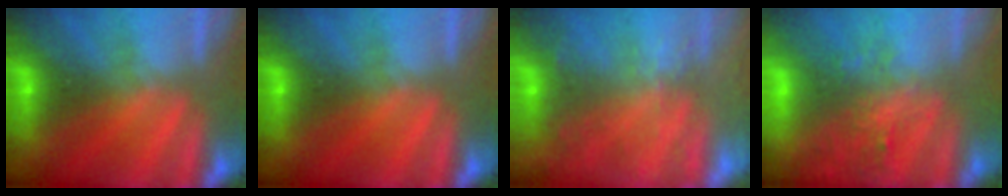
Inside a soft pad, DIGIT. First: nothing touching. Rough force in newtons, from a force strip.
{"total": 0.0}
{"total": 9.2}
{"total": 9.5}